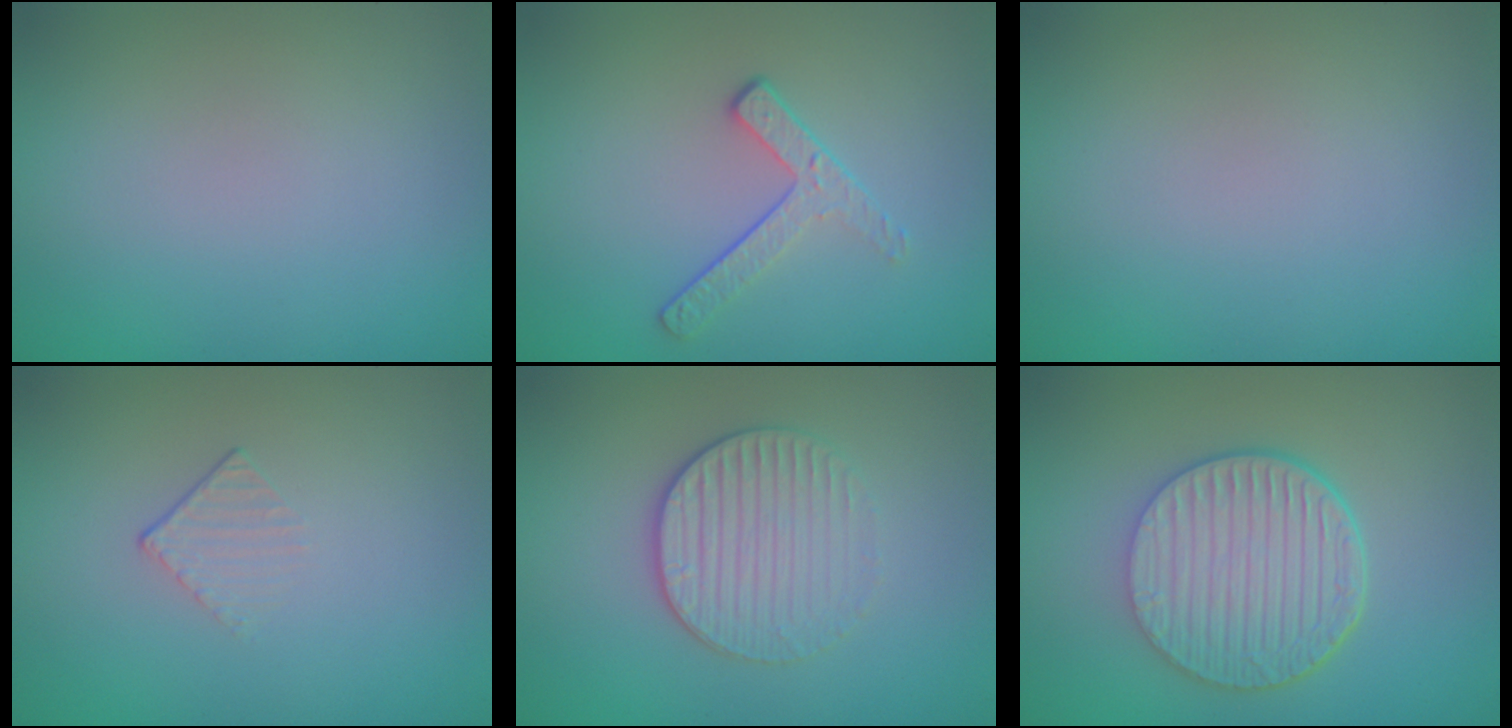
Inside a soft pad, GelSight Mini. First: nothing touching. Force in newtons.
{"total": 2.0, "press": 1.4, "slide": 1.5}
{"total": 0.0}
{"total": 1.2, "press": 0.4, "slide": 1.2}
{"total": 3.2, "press": 2.9, "slide": 1.3}
{"total": 6.5, "press": 4.8, "slide": 4.4}